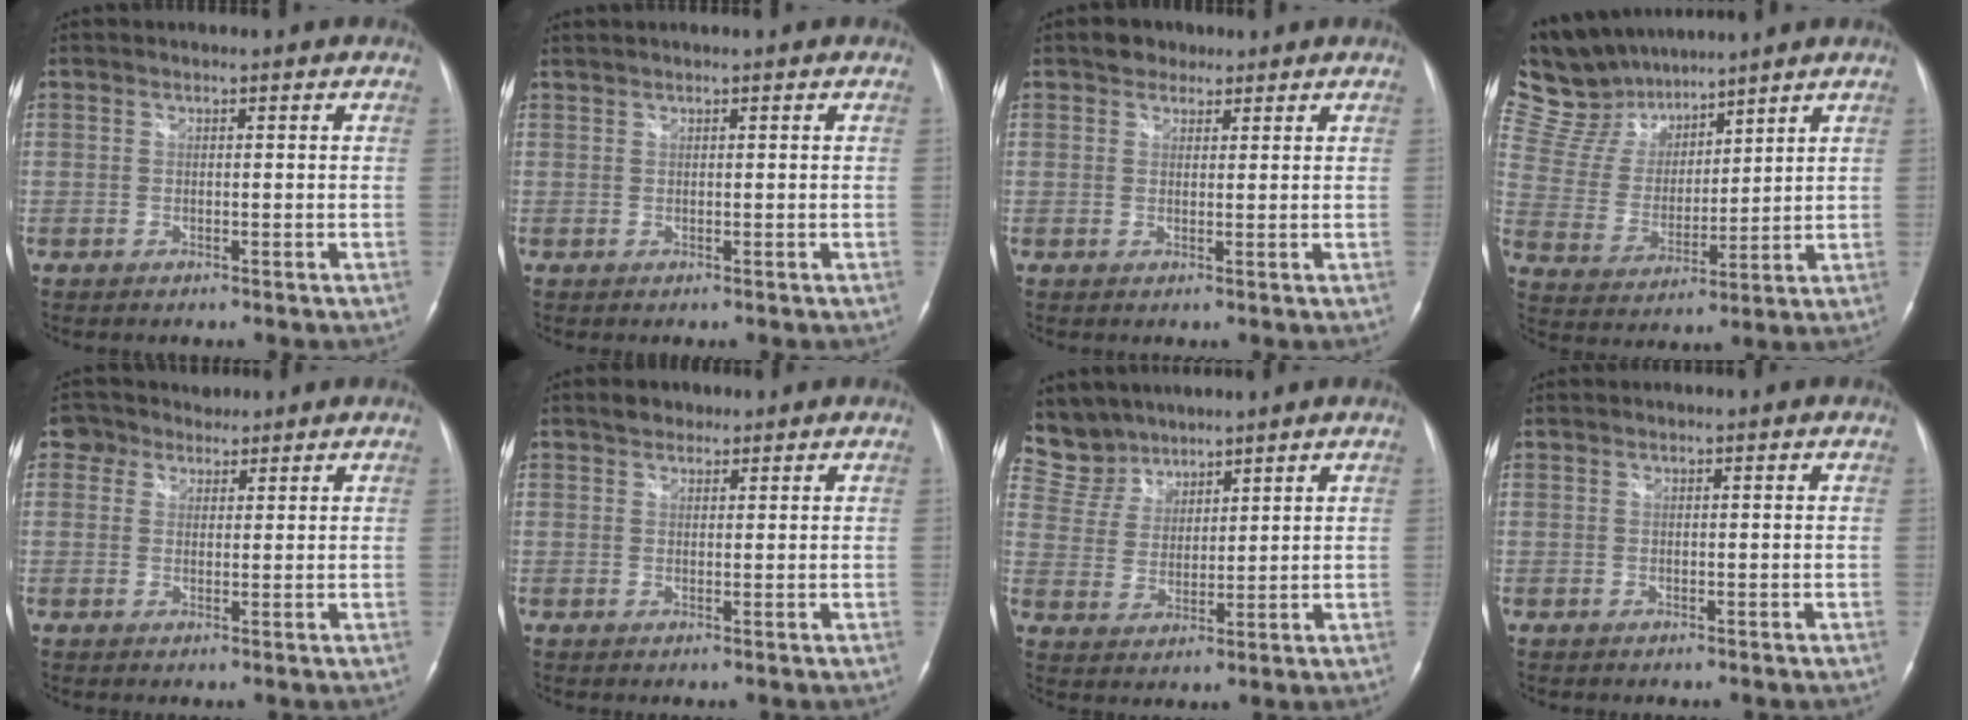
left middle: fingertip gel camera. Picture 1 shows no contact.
{"total": 1.5, "force": [1.4, -0.2, 0.6], "torque": [-0.015, 0.015, 0.032]}
{"total": 2.7, "force": [2.0, 1.8, 0.6], "torque": [-0.013, 0.009, 0.031]}
{"total": 12.8, "force": [11.4, 4.5, 3.6], "torque": [-0.088, 0.025, 0.225]}
{"total": 3.5, "force": [2.6, 2.4, -0.1], "torque": [0.001, 0.023, 0.041]}
{"total": 2.1, "force": [1.6, 1.2, 0.5], "torque": [-0.011, 0.007, 0.026]}
{"total": 7.0, "force": [6.4, 3.0, -0.2], "torque": [-0.005, 0.013, 0.139]}
{"total": 0.0}